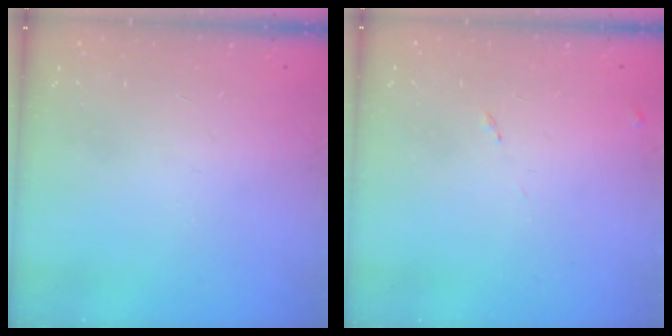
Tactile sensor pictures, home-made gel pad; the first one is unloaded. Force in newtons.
{"total": 7.6, "press": 7.5, "slide": 0.7}